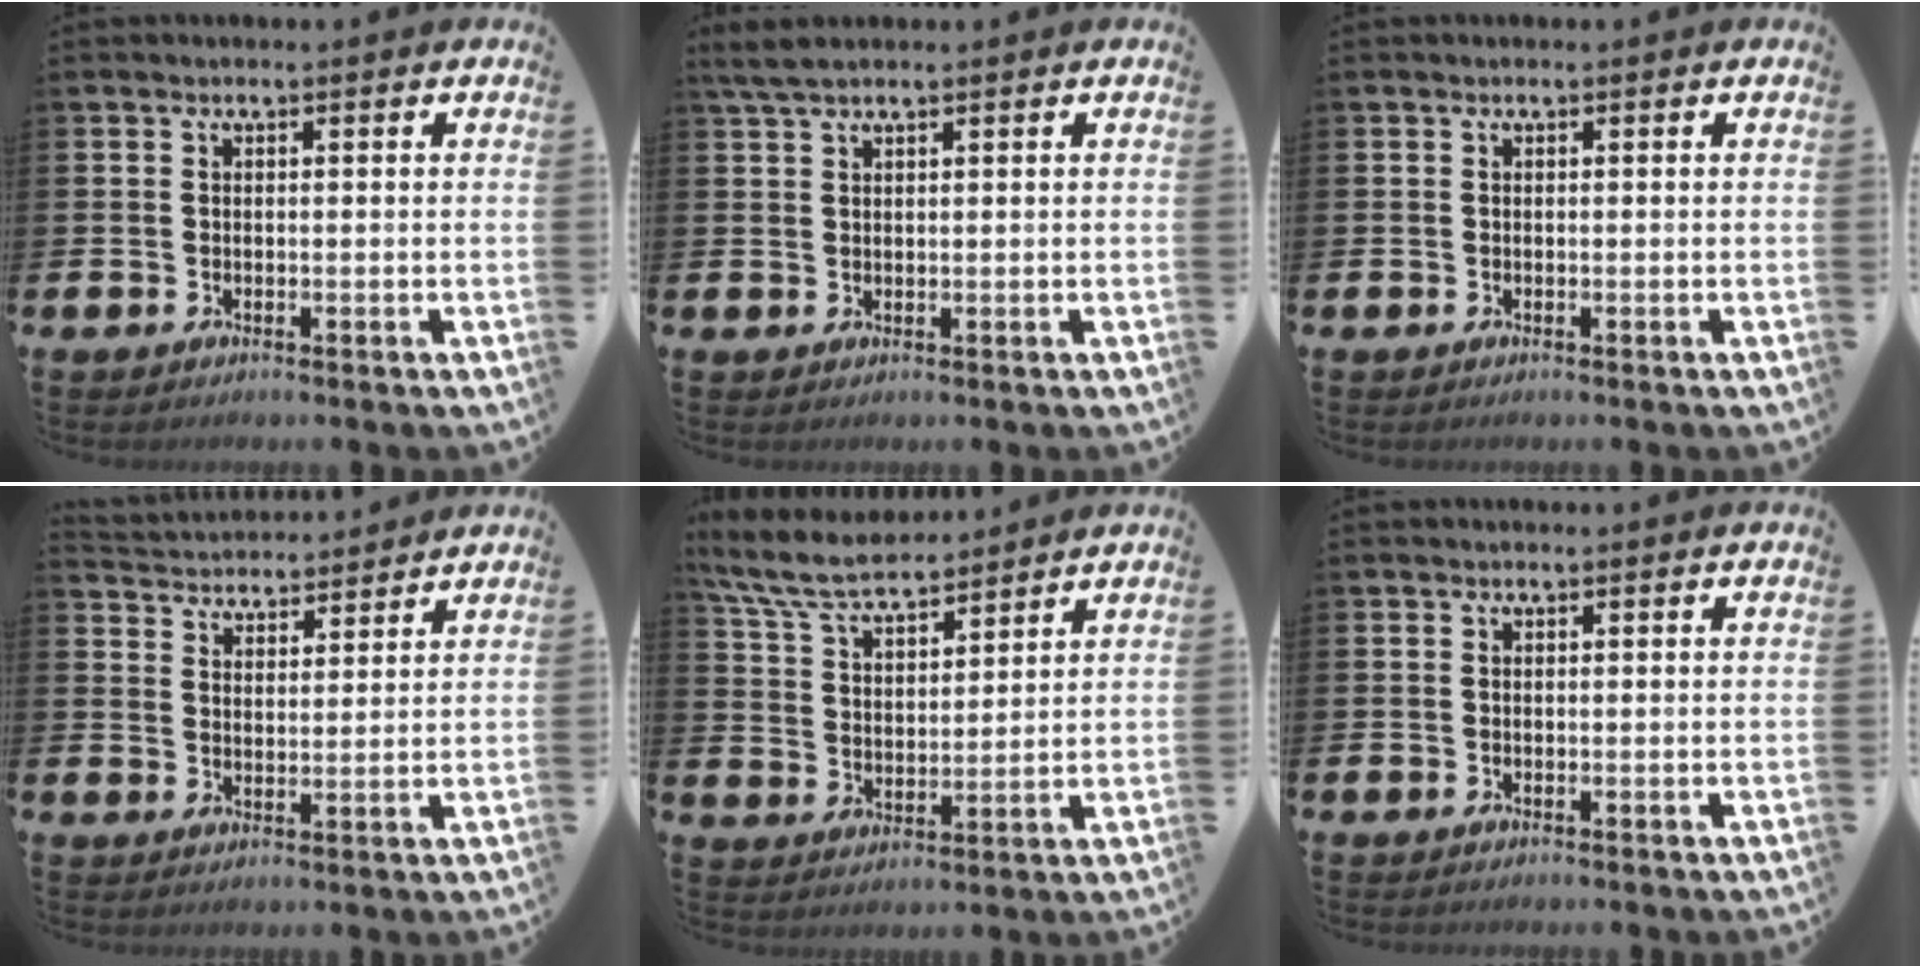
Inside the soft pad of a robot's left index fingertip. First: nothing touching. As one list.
[{"total": 2.5, "force": [2.0, 0.5, 1.4], "torque": [-0.035, 0.005, 0.038]}, {"total": 0.0}, {"total": 4.2, "force": [4.1, 0.6, -0.6], "torque": [-0.008, -0.029, 0.075]}, {"total": 7.9, "force": [7.3, 1.6, 2.6], "torque": [-0.079, -0.031, 0.132]}, {"total": 0.0}]